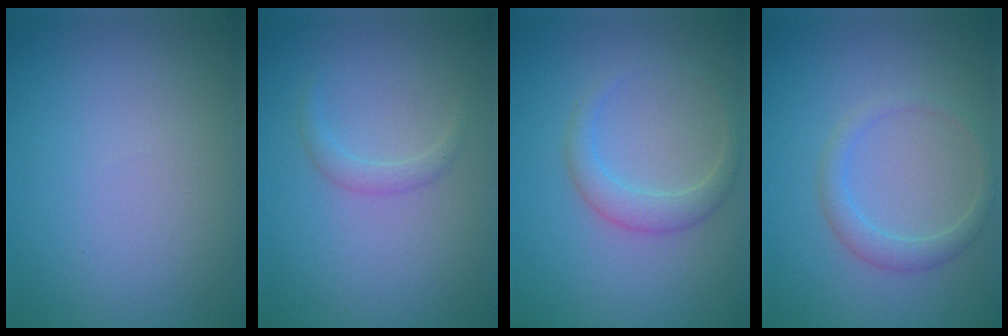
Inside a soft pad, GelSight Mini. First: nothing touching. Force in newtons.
{"total": 1.2, "press": 1.2, "slide": 0.1}
{"total": 2.1, "press": 2.1, "slide": 0.1}
{"total": 2.0, "press": 2.0, "slide": 0.1}